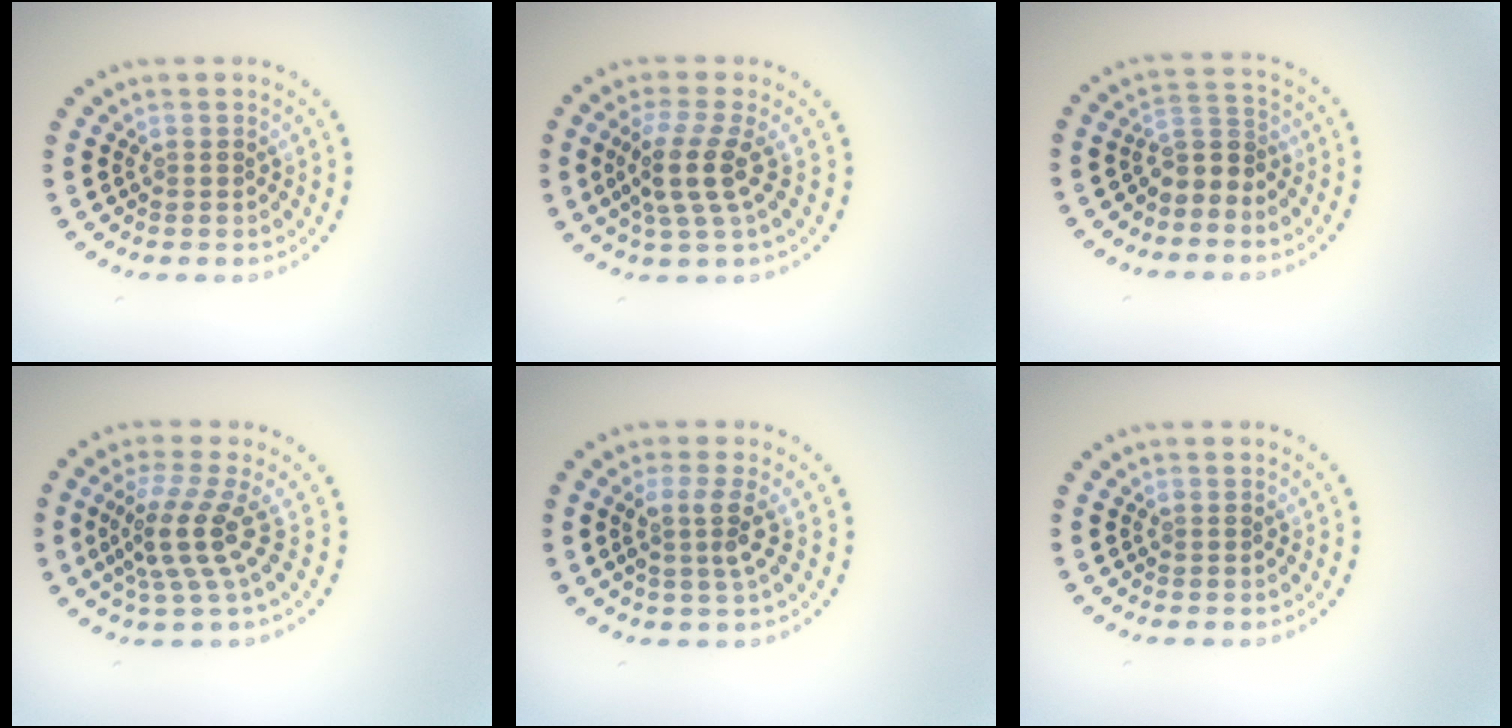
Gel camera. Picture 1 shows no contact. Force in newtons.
{"total": 3.7, "press": 2.8, "slide": 2.4}
{"total": 2.6, "press": 2.0, "slide": 1.6}
{"total": 4.0, "press": 2.8, "slide": 2.9}
{"total": 2.6, "press": 2.0, "slide": 1.7}
{"total": 0.0}